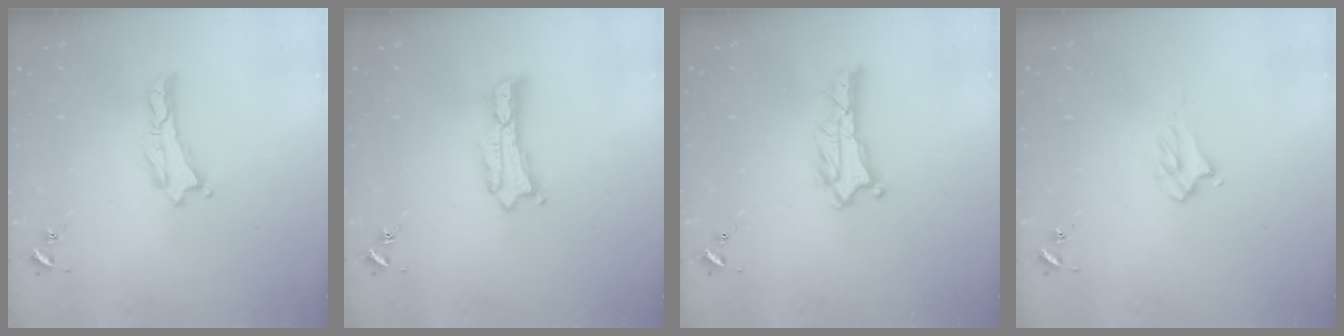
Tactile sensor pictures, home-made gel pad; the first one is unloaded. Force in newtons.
{"total": 0.6, "press": 0.6, "slide": 0.2}
{"total": 0.7, "press": 0.7, "slide": 0.1}
{"total": 2.2, "press": 2.2, "slide": 0.4}